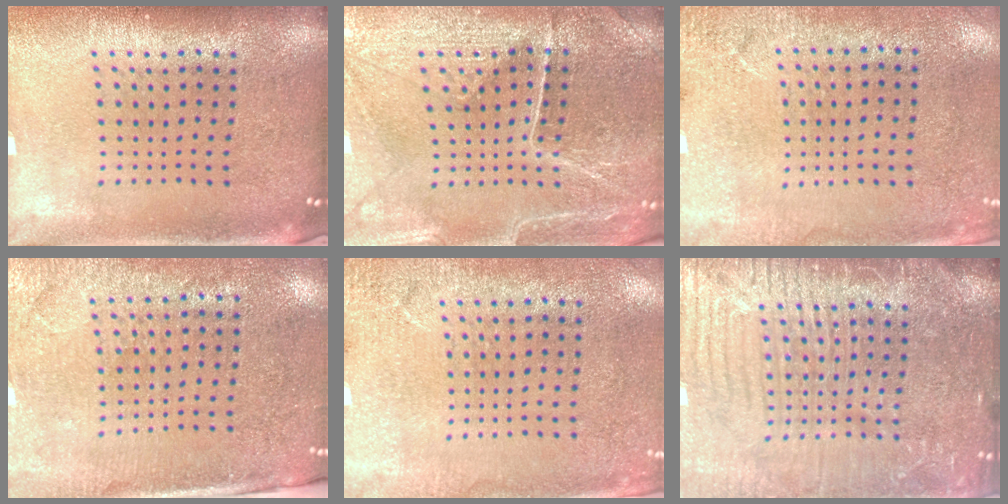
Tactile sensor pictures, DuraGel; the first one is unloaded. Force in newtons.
{"total": 2.9, "press": 2.9, "slide": 0.2}
{"total": 2.7, "press": 2.2, "slide": 1.5}
{"total": 2.9, "press": 2.7, "slide": 1.1}
{"total": 2.7, "press": 2.2, "slide": 1.6}
{"total": 7.2, "press": 7.2, "slide": 0.9}